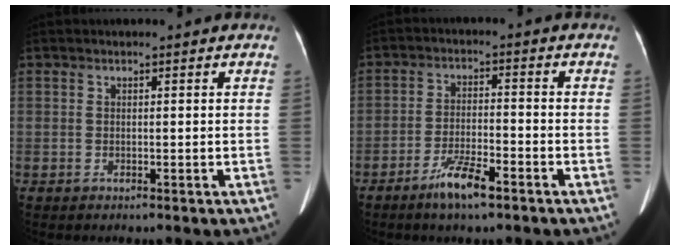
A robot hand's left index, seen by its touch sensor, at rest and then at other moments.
{"total": 6.1, "force": [-4.3, 0.9, 4.2], "torque": [-0.088, -0.008, -0.079]}